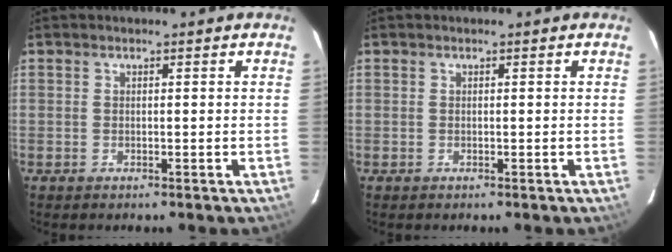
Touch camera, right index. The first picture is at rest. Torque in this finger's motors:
{"motor_torque": [0.00, 0.00, 0.00, 0.01]}